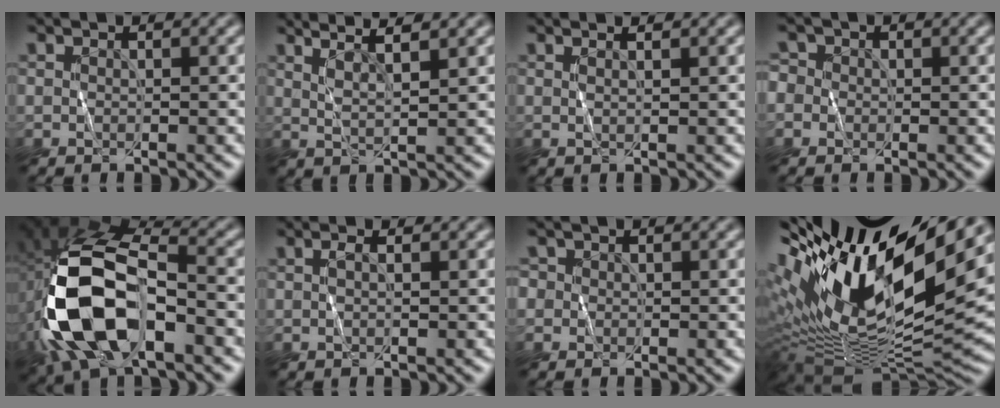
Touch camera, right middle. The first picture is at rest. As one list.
[{"total": 4.3, "force": [3.1, 0.7, 2.8], "torque": [-0.028, 0.020, 0.028]}, {"total": 0.8, "force": [0.6, -0.3, 0.5], "torque": [-0.010, 0.001, 0.009]}, {"total": 2.2, "force": [0.3, 2.1, 0.6], "torque": [0.004, 0.018, -0.020]}, {"total": 13.1, "force": [-4.4, 6.9, 10.3], "torque": [-0.224, -0.001, -0.085]}, {"total": 0.9, "force": [0.1, 0.0, 0.8], "torque": [-0.022, 0.002, 0.002]}, {"total": 1.5, "force": [0.4, 1.4, 0.4], "torque": [-0.001, 0.010, -0.001]}, {"total": 18.3, "force": [7.1, 6.9, 15.3], "torque": [-0.299, 0.024, 0.126]}]